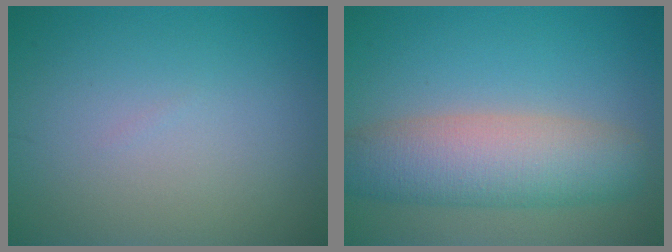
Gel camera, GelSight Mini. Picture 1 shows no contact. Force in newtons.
{"total": 7.1, "press": 7.1, "slide": 0.5}